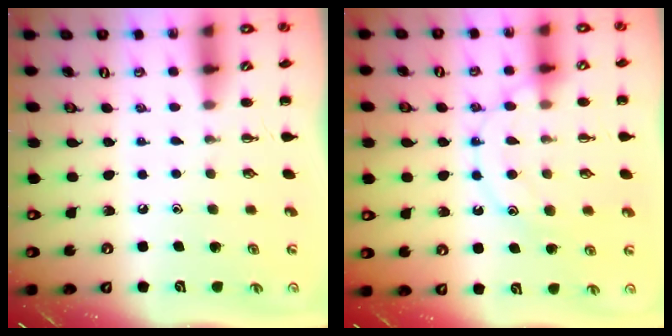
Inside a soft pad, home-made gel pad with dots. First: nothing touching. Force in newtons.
{"total": 11.5, "press": 11.5, "slide": 0.6}